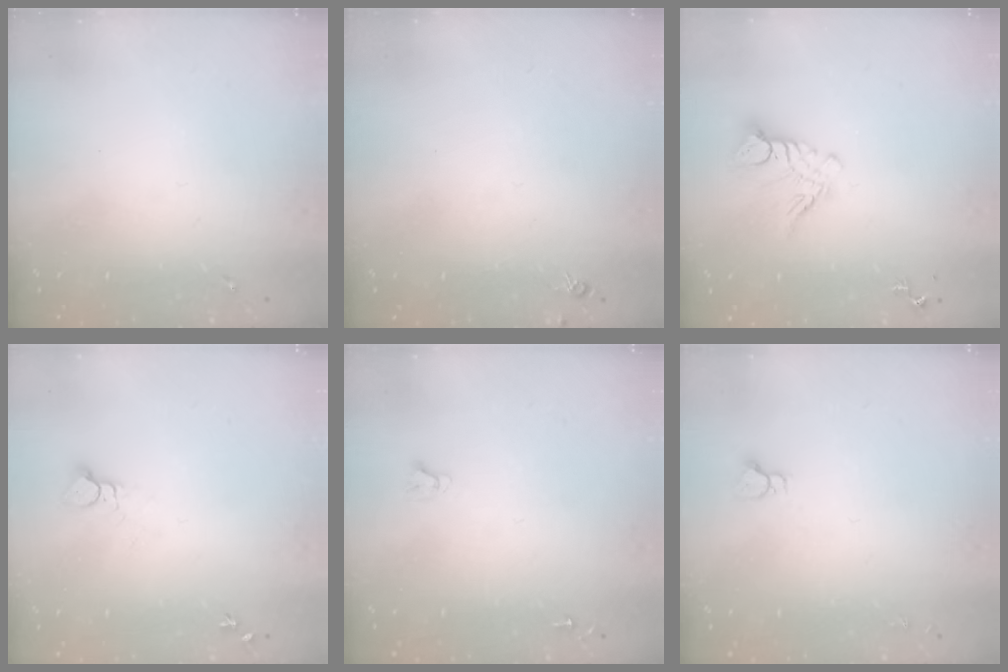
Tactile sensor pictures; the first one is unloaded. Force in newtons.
{"total": 4.4, "press": 4.3, "slide": 0.5}
{"total": 9.8, "press": 9.7, "slide": 0.8}
{"total": 3.7, "press": 3.7, "slide": 0.3}
{"total": 2.4, "press": 2.4, "slide": 0.2}
{"total": 2.9, "press": 2.9, "slide": 0.2}